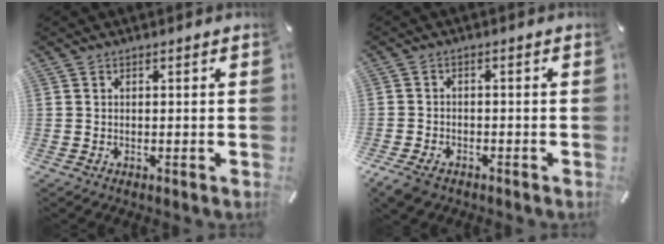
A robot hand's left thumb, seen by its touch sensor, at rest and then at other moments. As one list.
[{"total": 3.8, "force": [-2.8, 2.0, 1.7], "torque": [-0.053, 0.007, -0.058]}]